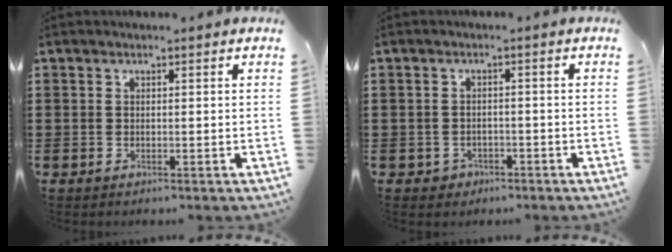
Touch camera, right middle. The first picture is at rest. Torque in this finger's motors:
{"motor_torque": [0.27, -0.17, 0.00, 0.00]}